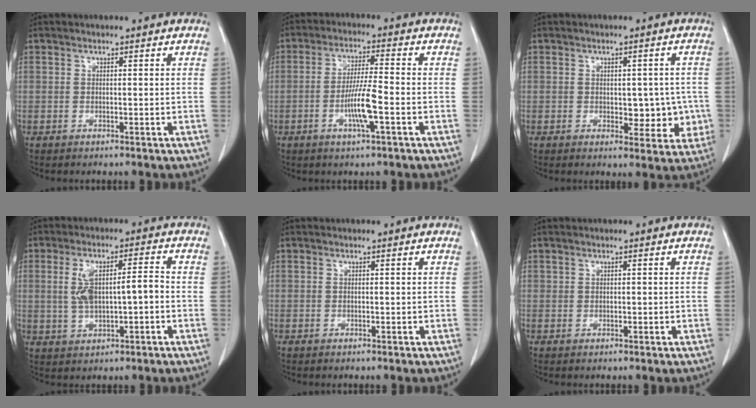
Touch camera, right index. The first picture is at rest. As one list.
[{"total": 9.3, "force": [-2.7, 0.8, 8.9], "torque": [-0.171, -0.005, -0.051]}, {"total": 8.1, "force": [-0.8, 4.7, 6.5], "torque": [-0.077, 0.016, 0.002]}, {"total": 8.3, "force": [-0.2, 3.0, 7.8], "torque": [-0.157, 0.023, 0.006]}, {"total": 0.0}, {"total": 1.0, "force": [0.1, 0.8, 0.5], "torque": [-0.018, 0.012, 0.008]}]